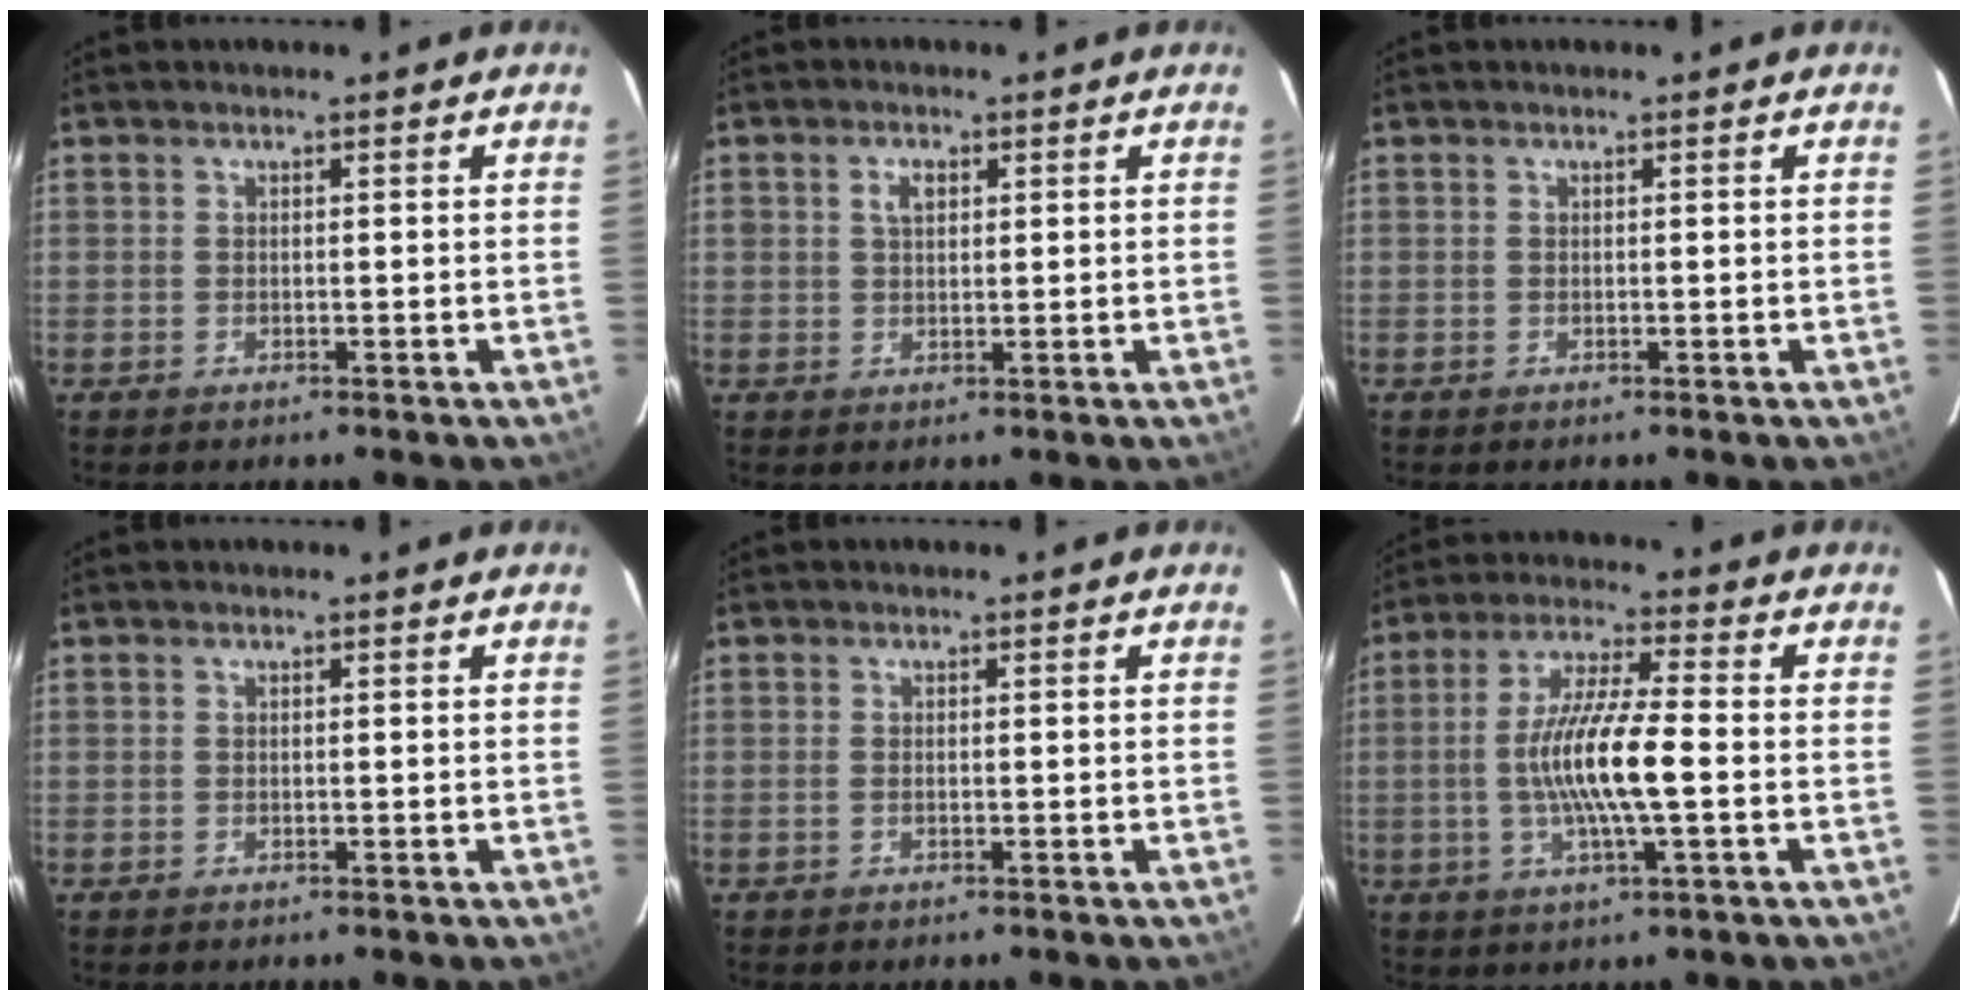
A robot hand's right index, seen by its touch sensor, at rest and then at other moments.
{"total": 2.7, "force": [0.9, 1.9, 1.7], "torque": [-0.029, 0.007, 0.016]}
{"total": 0.0}
{"total": 0.0}
{"total": 0.7, "force": [-0.3, 0.4, 0.5], "torque": [-0.013, 0.000, -0.007]}
{"total": 11.9, "force": [-1.6, 1.4, 11.7], "torque": [-0.227, -0.001, -0.032]}